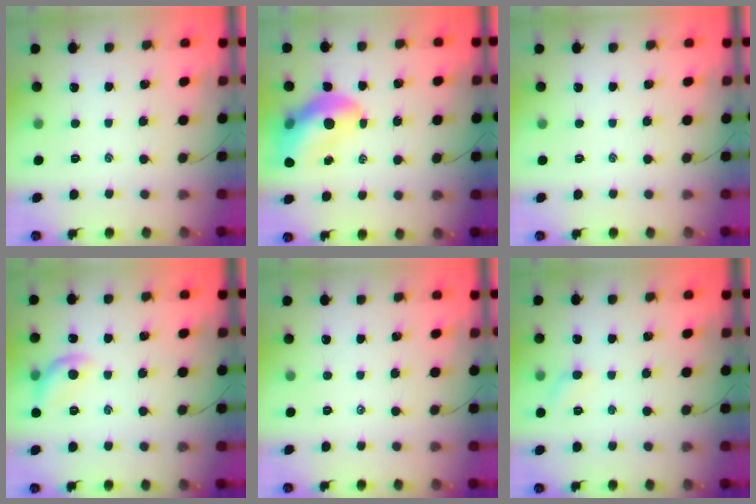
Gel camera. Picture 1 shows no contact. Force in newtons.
{"total": 13.4, "press": 12.9, "slide": 3.8}
{"total": 0.0}
{"total": 9.1, "press": 9.1, "slide": 0.8}
{"total": 0.0}
{"total": 5.2, "press": 5.0, "slide": 1.3}